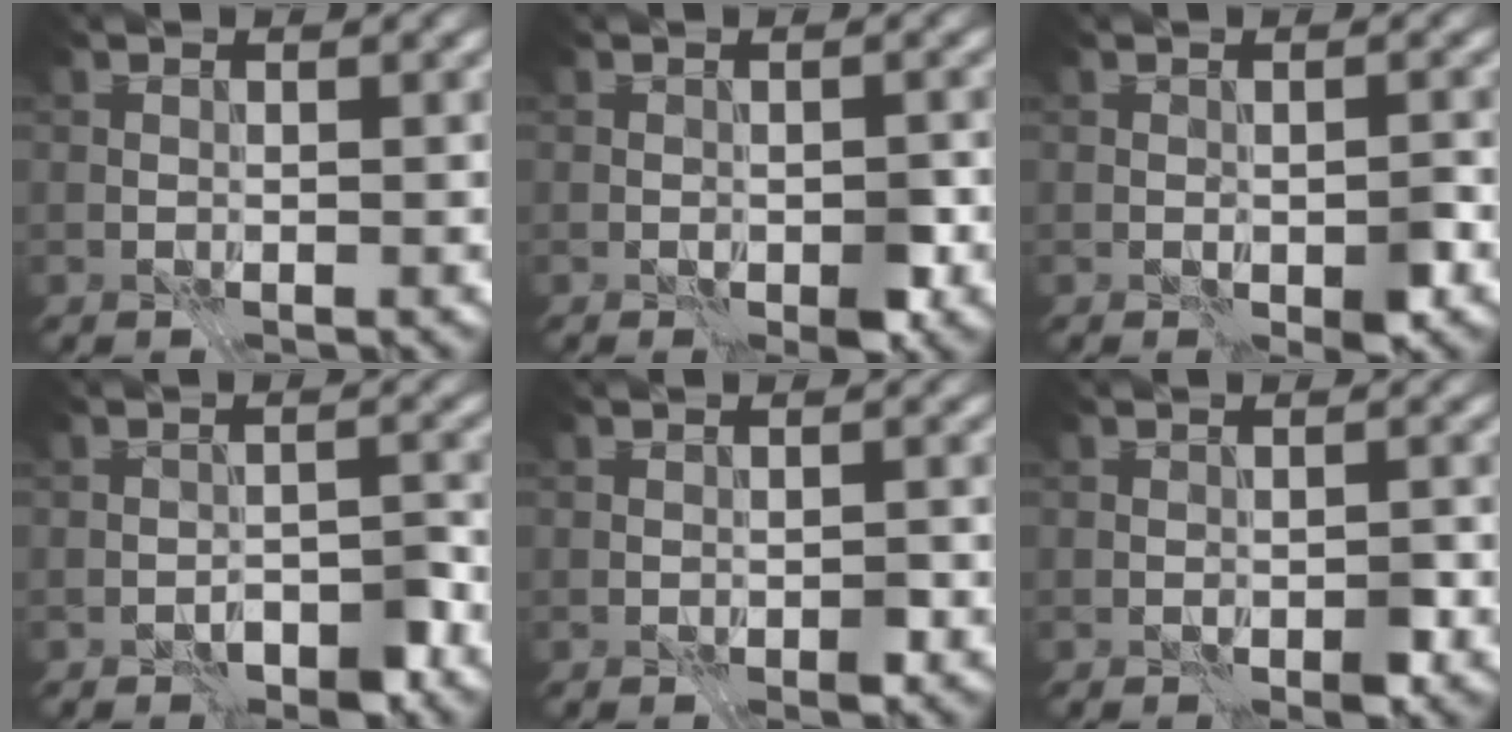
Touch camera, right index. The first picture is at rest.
{"total": 2.5, "force": [-1.0, 1.2, 2.0], "torque": [-0.031, -0.007, -0.015]}
{"total": 2.2, "force": [-1.0, 0.9, 1.8], "torque": [-0.028, -0.007, -0.014]}
{"total": 3.5, "force": [-2.5, 1.6, 2.0], "torque": [-0.022, 0.003, -0.040]}
{"total": 1.4, "force": [-0.8, 0.6, 1.0], "torque": [-0.012, -0.005, -0.011]}
{"total": 1.8, "force": [-0.9, 0.7, 1.4], "torque": [-0.020, -0.005, -0.014]}